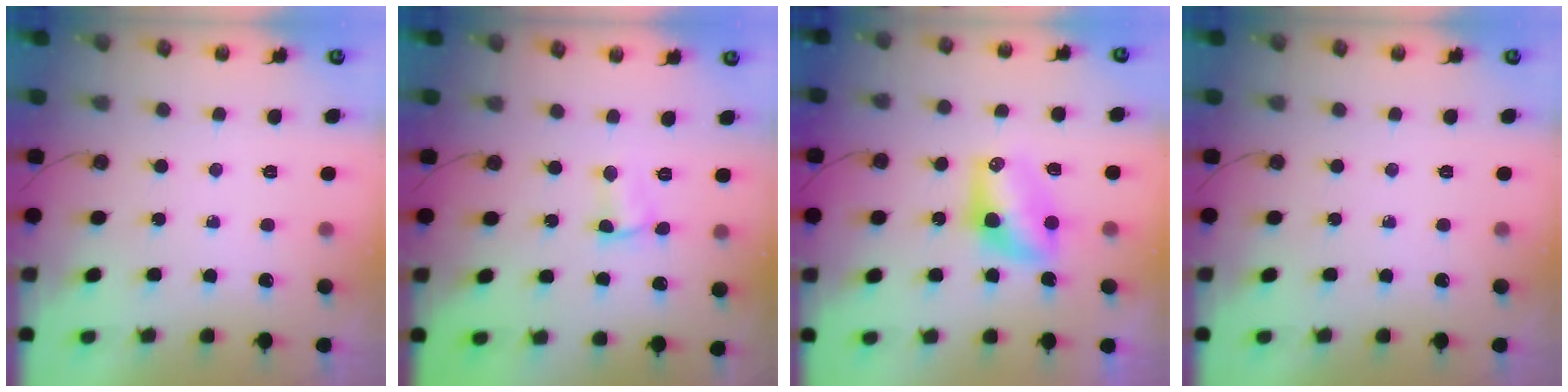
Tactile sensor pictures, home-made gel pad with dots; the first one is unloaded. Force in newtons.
{"total": 1.6, "press": 1.5, "slide": 0.5}
{"total": 7.4, "press": 7.4, "slide": 0.6}
{"total": 0.0}